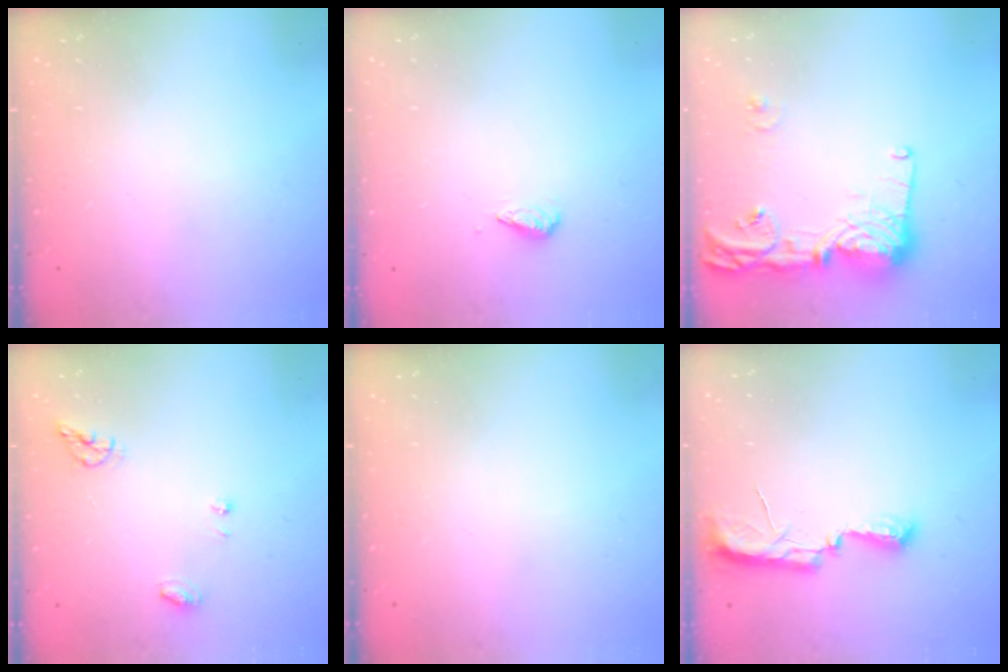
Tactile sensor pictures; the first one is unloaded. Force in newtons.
{"total": 2.7, "press": 2.7, "slide": 0.6}
{"total": 14.9, "press": 14.8, "slide": 1.2}
{"total": 6.7, "press": 6.7, "slide": 0.3}
{"total": 0.0}
{"total": 7.7, "press": 7.6, "slide": 1.0}